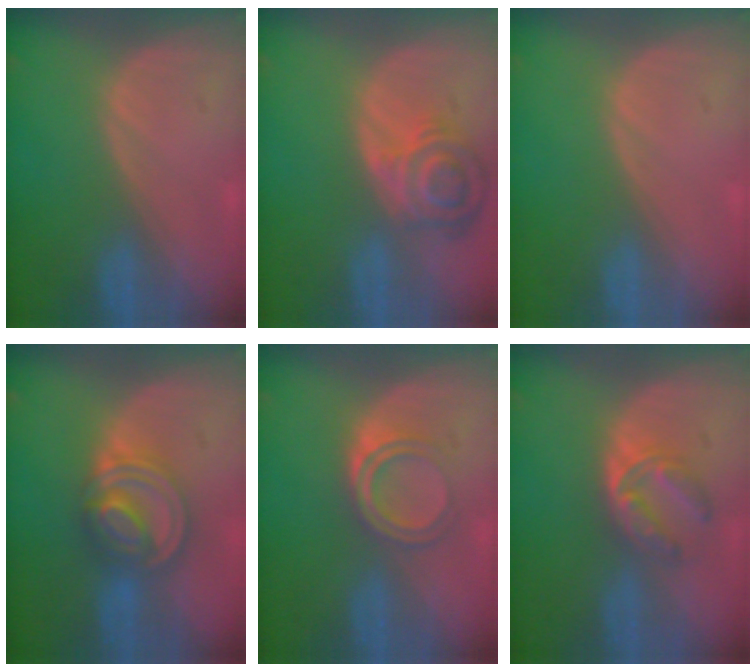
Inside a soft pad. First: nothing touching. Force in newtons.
{"total": 7.8, "press": 7.0, "slide": 3.6}
{"total": 0.0}
{"total": 8.2, "press": 6.9, "slide": 4.4}
{"total": 4.2, "press": 4.1, "slide": 1.0}
{"total": 5.3, "press": 5.1, "slide": 1.3}